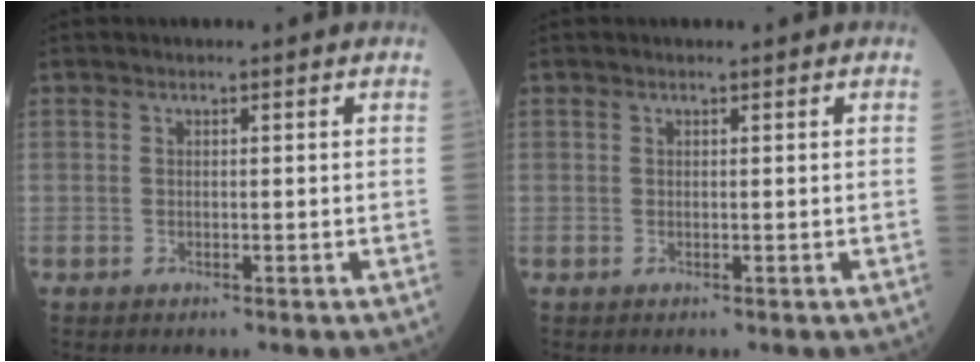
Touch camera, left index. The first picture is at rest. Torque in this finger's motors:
{"motor_torque": [0.02, 0.00, 0.00, 0.00]}